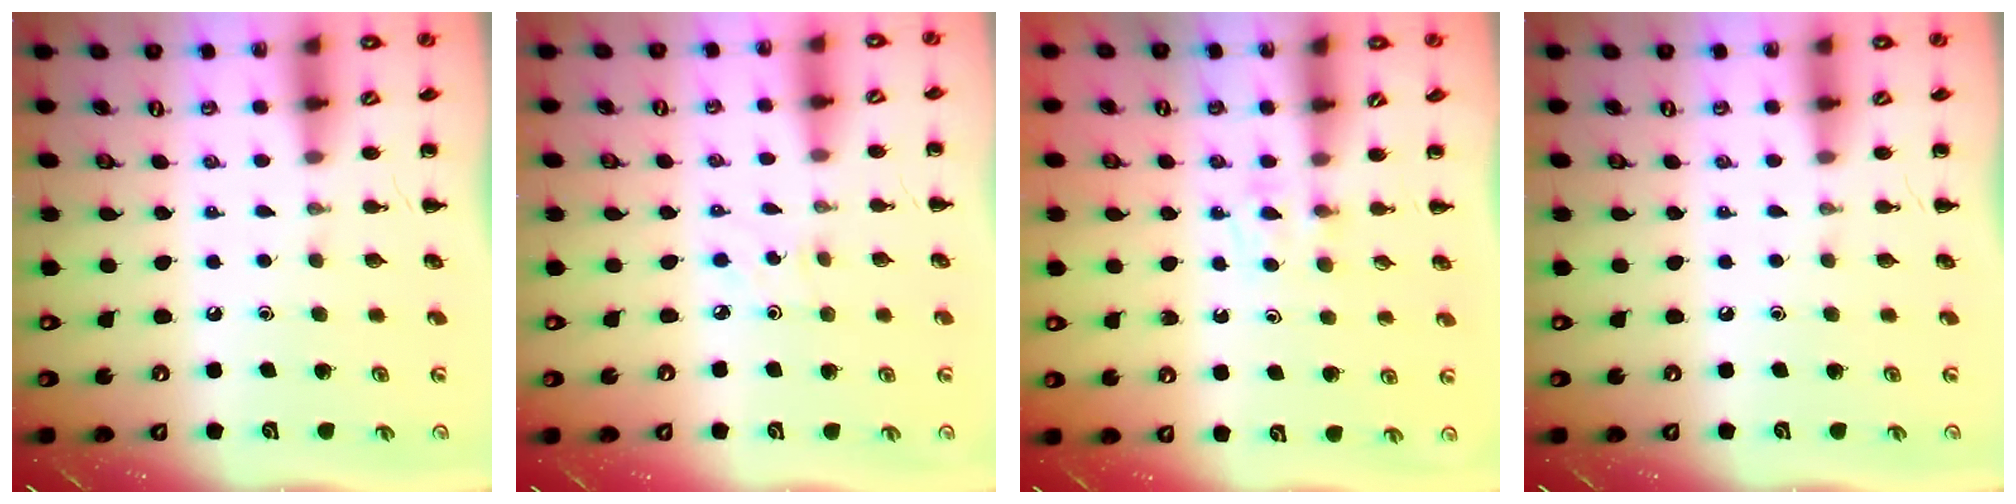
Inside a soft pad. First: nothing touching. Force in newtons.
{"total": 2.1, "press": 2.0, "slide": 0.7}
{"total": 3.3, "press": 3.0, "slide": 1.3}
{"total": 0.0}